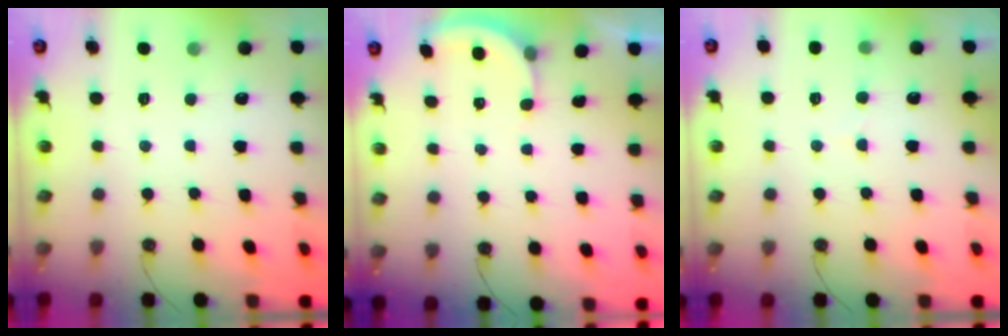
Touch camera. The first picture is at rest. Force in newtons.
{"total": 1.6, "press": 1.6, "slide": 0.3}
{"total": 4.9, "press": 4.8, "slide": 1.3}